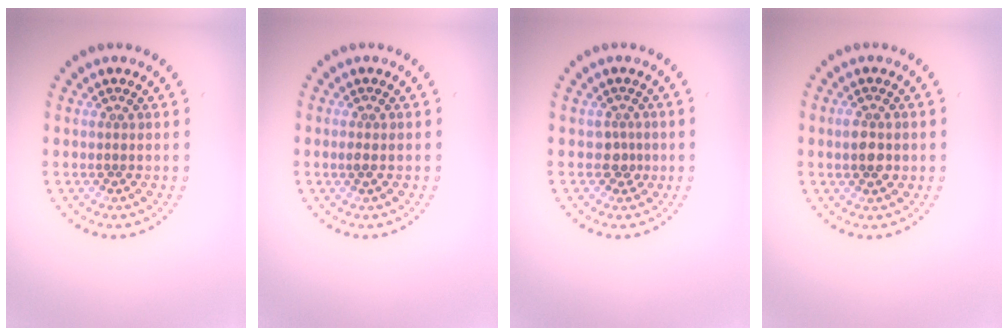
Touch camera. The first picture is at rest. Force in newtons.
{"total": 0.8, "press": 0.8, "slide": 0.2}
{"total": 1.3, "press": 1.0, "slide": 0.8}
{"total": 2.5, "press": 2.5, "slide": 0.1}